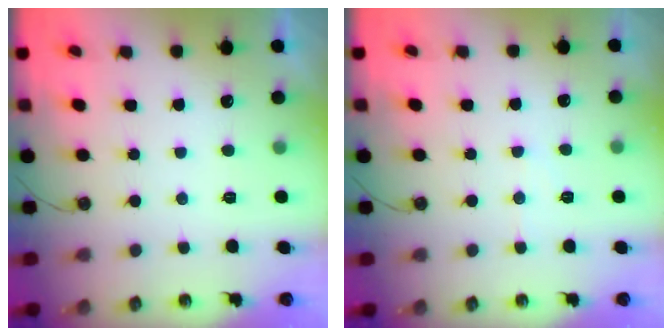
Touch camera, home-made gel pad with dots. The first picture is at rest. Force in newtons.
{"total": 5.8, "press": 5.7, "slide": 1.0}